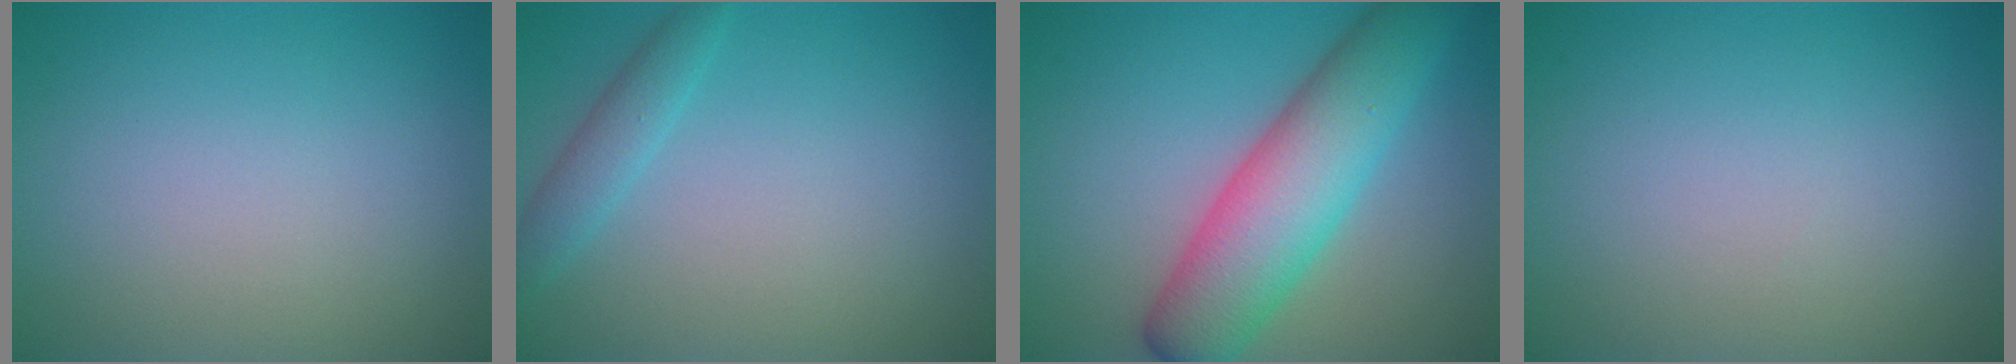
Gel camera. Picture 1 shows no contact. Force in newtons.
{"total": 1.9, "press": 1.9, "slide": 0.1}
{"total": 8.3, "press": 8.3, "slide": 0.2}
{"total": 0.0}